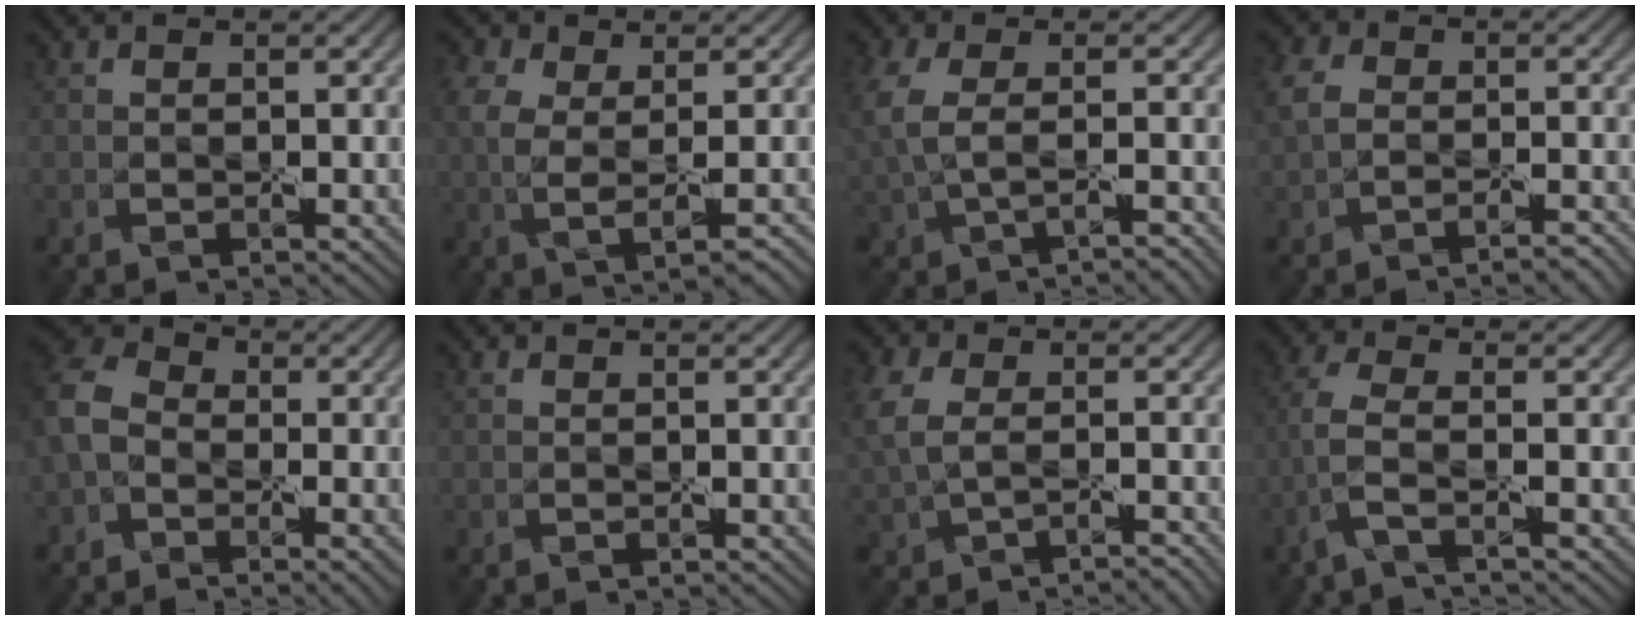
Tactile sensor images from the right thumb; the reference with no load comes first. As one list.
[{"total": 5.1, "force": [1.0, 2.3, 4.4], "torque": [-0.093, 0.004, 0.022]}, {"total": 3.9, "force": [-0.4, 1.6, 3.5], "torque": [-0.100, -0.006, -0.006]}, {"total": 3.9, "force": [-1.5, 2.4, 2.6], "torque": [-0.053, 0.003, -0.037]}, {"total": 6.9, "force": [-2.4, 5.0, 4.1], "torque": [-0.099, -0.003, -0.052]}, {"total": 0.0}, {"total": 5.9, "force": [-0.8, 3.9, 4.4], "torque": [-0.117, -0.006, 0.001]}, {"total": 3.4, "force": [-2.0, -0.1, 2.8], "torque": [-0.070, 0.008, -0.059]}]